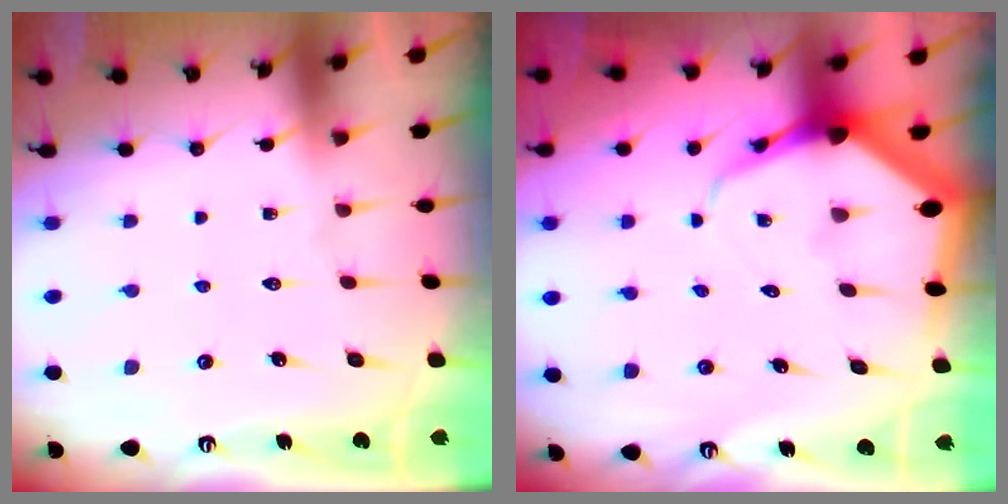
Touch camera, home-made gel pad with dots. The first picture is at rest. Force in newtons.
{"total": 7.4, "press": 7.4, "slide": 0.8}